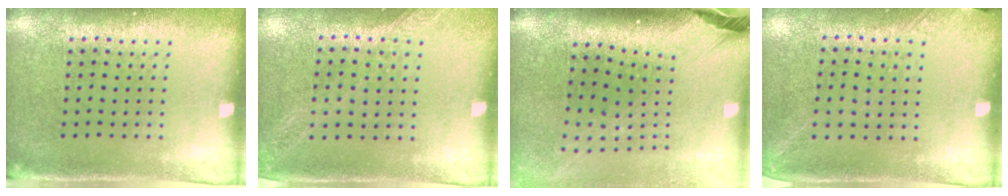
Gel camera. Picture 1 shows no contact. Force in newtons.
{"total": 1.1, "press": 1.1, "slide": 0.2}
{"total": 2.7, "press": 1.9, "slide": 1.9}
{"total": 1.3, "press": 1.0, "slide": 0.8}